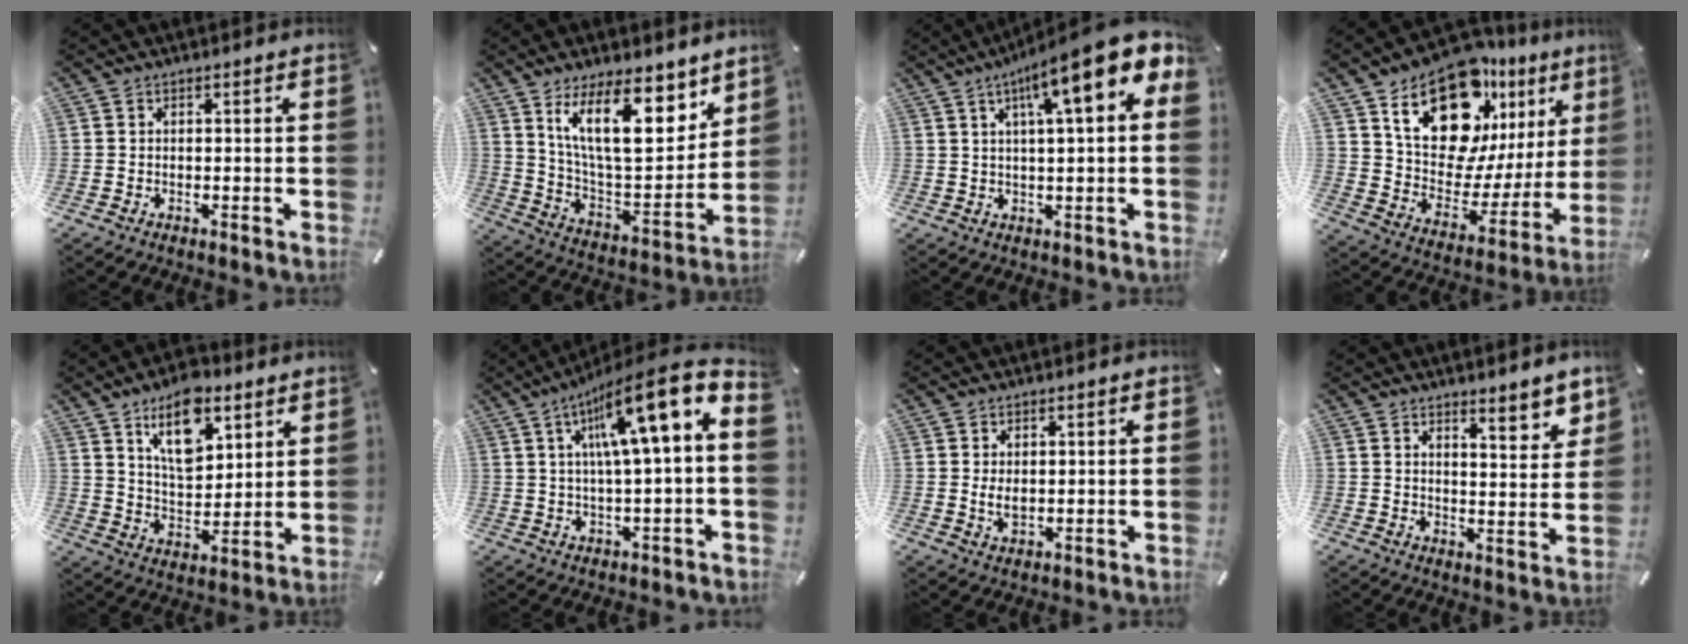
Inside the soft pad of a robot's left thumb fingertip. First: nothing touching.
{"total": 19.7, "force": [11.5, 8.0, 13.8], "torque": [-0.235, -0.068, 0.195]}
{"total": 15.1, "force": [7.2, 2.2, 13.0], "torque": [-0.221, -0.034, 0.112]}
{"total": 21.0, "force": [14.3, 11.5, 10.4], "torque": [-0.153, -0.110, 0.249]}
{"total": 14.2, "force": [8.5, 7.7, 8.3], "torque": [-0.129, -0.036, 0.151]}
{"total": 16.0, "force": [6.9, 2.7, 14.2], "torque": [-0.232, -0.048, 0.105]}
{"total": 3.1, "force": [0.6, 1.8, 2.5], "torque": [-0.051, -0.003, 0.006]}
{"total": 6.4, "force": [5.7, 1.6, 2.3], "torque": [-0.016, -0.053, 0.095]}